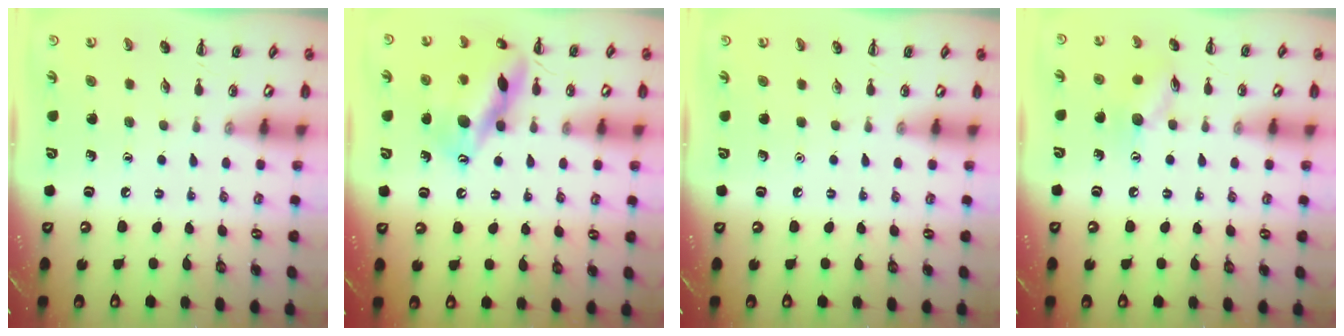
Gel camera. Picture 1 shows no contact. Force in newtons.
{"total": 15.7, "press": 15.6, "slide": 2.1}
{"total": 0.0}
{"total": 8.1, "press": 8.1, "slide": 0.8}